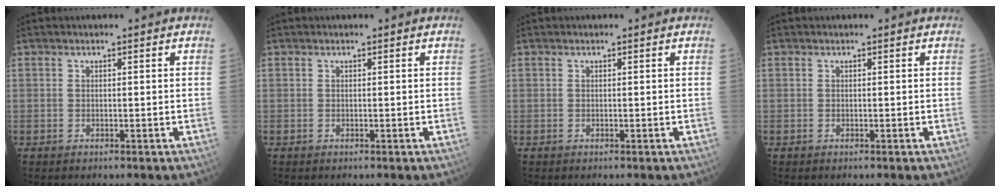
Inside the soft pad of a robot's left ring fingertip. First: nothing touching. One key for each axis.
{"total": 0.0}
{"total": 0.0}
{"total": 0.0}